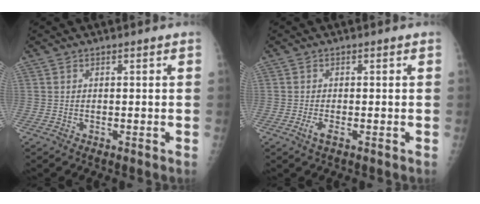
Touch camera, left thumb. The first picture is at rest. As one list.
[{"total": 2.1, "force": [-0.9, 0.6, 1.8], "torque": [-0.042, 0.000, -0.019]}]